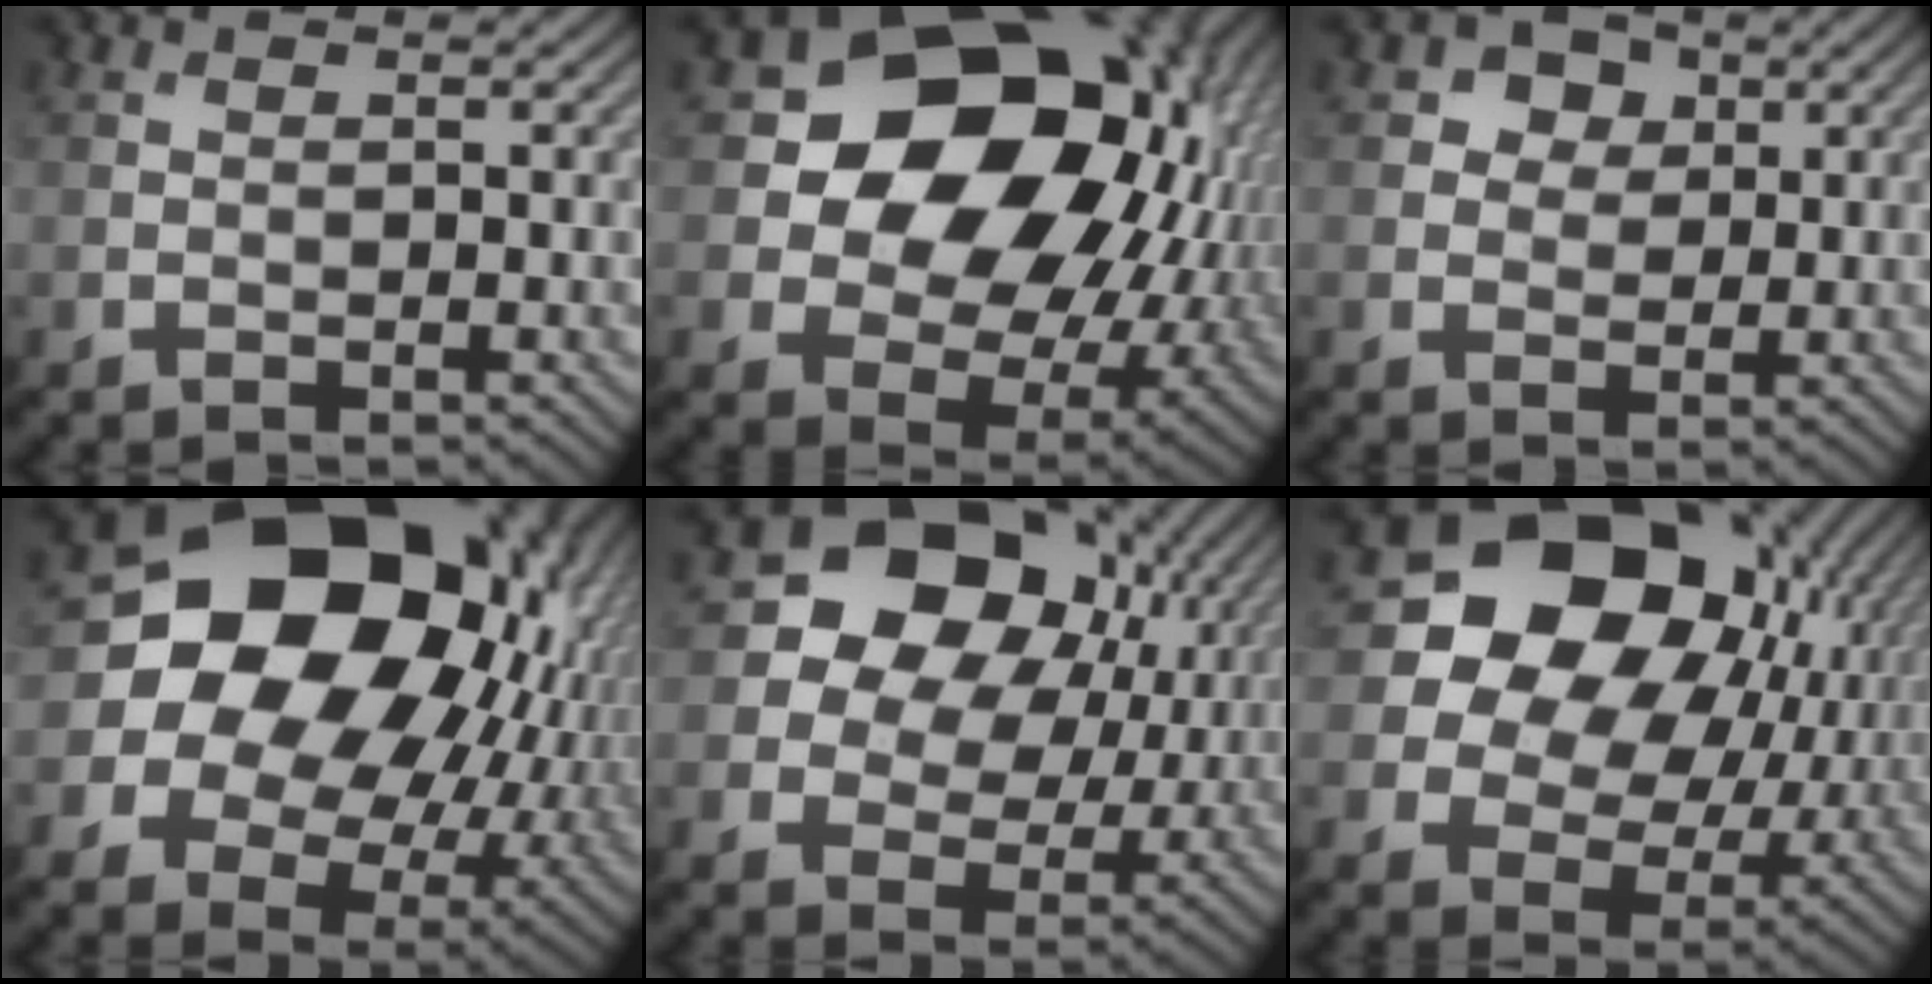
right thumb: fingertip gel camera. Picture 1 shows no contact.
{"total": 17.7, "force": [3.3, 13.5, 11.1], "torque": [-0.178, -0.012, 0.076]}
{"total": 3.8, "force": [1.5, 3.2, 1.5], "torque": [-0.030, -0.002, 0.022]}
{"total": 21.2, "force": [3.8, 17.0, 12.1], "torque": [-0.236, -0.002, 0.088]}
{"total": 16.5, "force": [5.1, 13.1, 8.6], "torque": [-0.190, 0.049, 0.102]}
{"total": 19.8, "force": [5.3, 15.9, 10.4], "torque": [-0.232, 0.024, 0.127]}